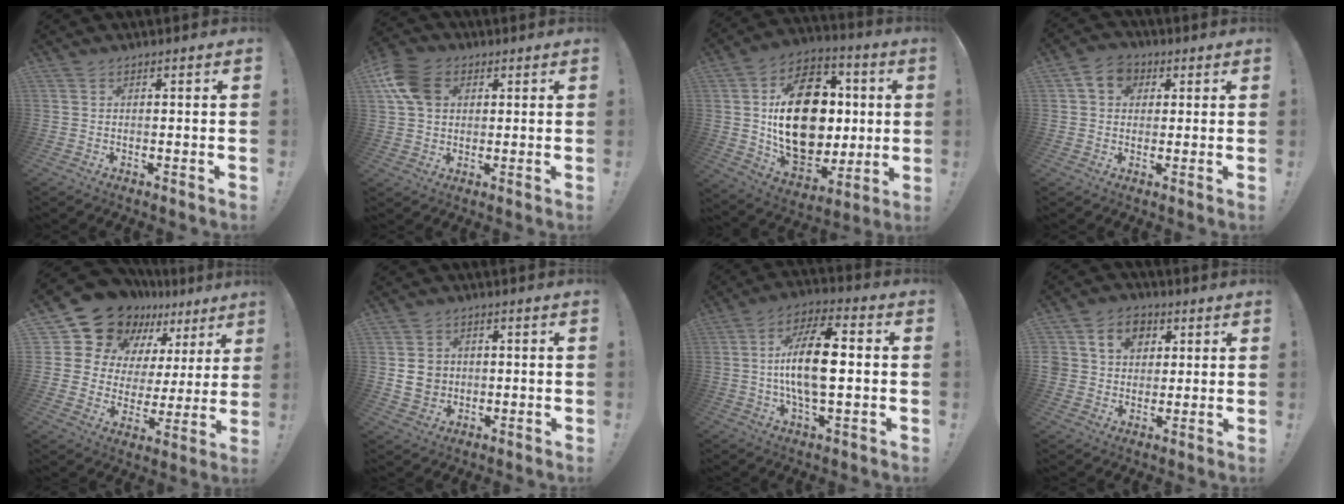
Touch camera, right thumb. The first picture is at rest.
{"total": 11.6, "force": [3.7, 8.8, 6.7], "torque": [-0.126, 0.002, 0.078]}
{"total": 25.3, "force": [2.8, 17.8, 17.7], "torque": [-0.286, -0.006, 0.075]}
{"total": 6.7, "force": [2.2, 5.6, 2.9], "torque": [-0.038, 0.000, 0.041]}
{"total": 16.5, "force": [13.5, 8.3, 4.6], "torque": [-0.082, -0.109, 0.261]}
{"total": 7.7, "force": [0.1, 7.0, 3.4], "torque": [-0.053, 0.009, 0.006]}
{"total": 15.5, "force": [-0.3, 6.2, 14.2], "torque": [-0.256, 0.002, -0.017]}
{"total": 10.9, "force": [4.2, 9.0, 4.5], "torque": [-0.074, -0.010, 0.084]}